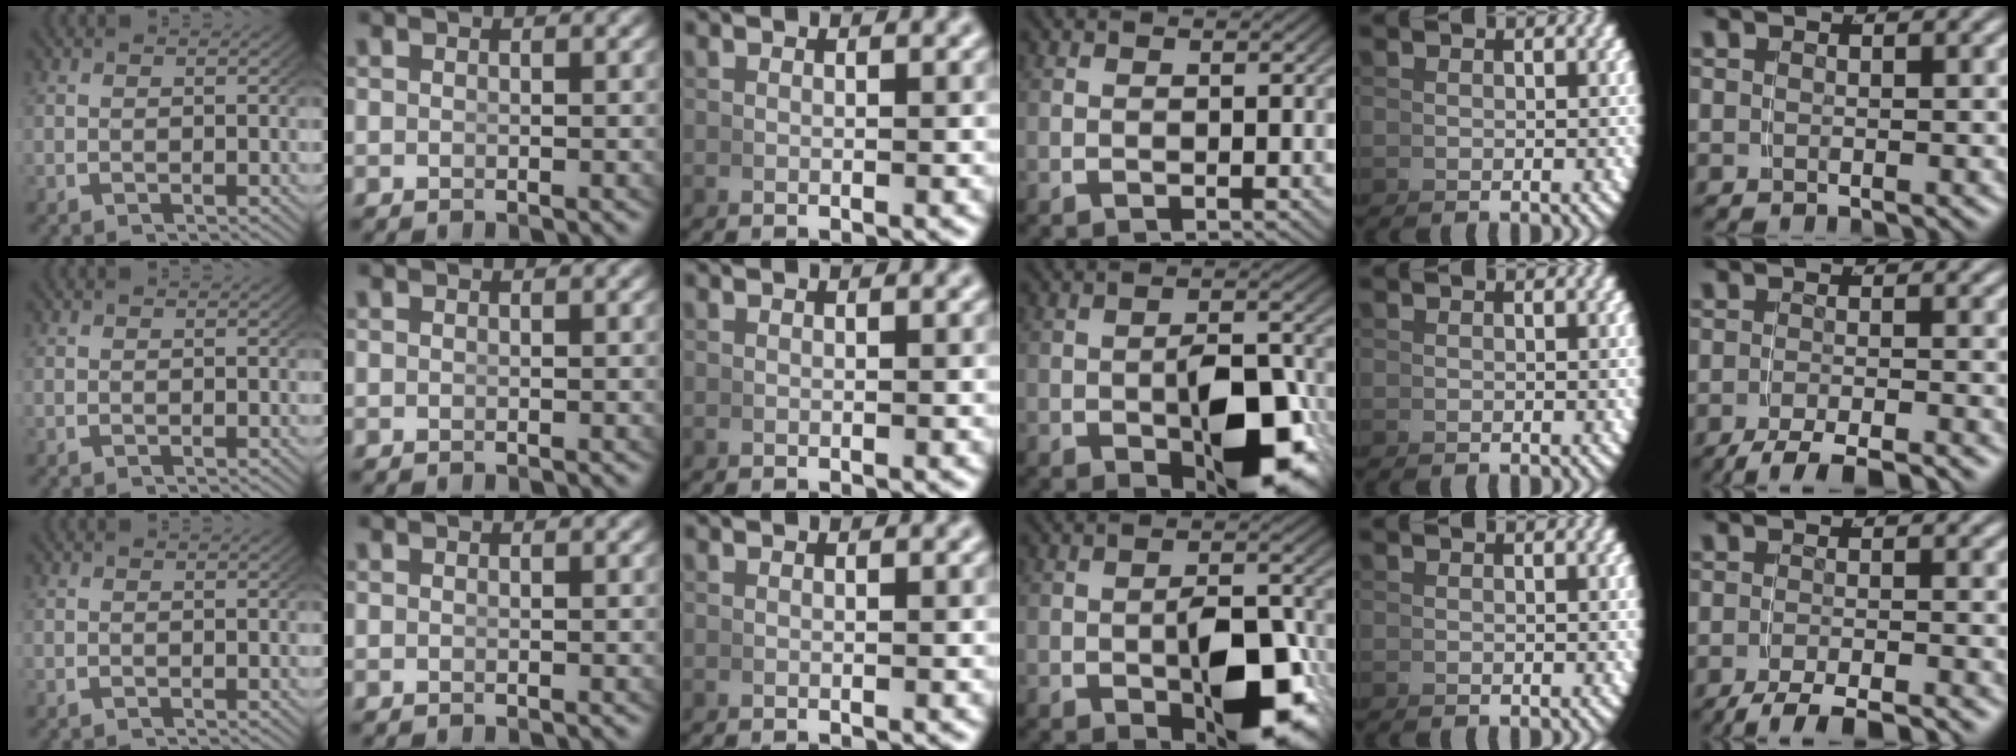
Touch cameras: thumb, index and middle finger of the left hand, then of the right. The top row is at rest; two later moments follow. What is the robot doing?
{"motion": "grasp_and_lifting", "object": "calculator"}